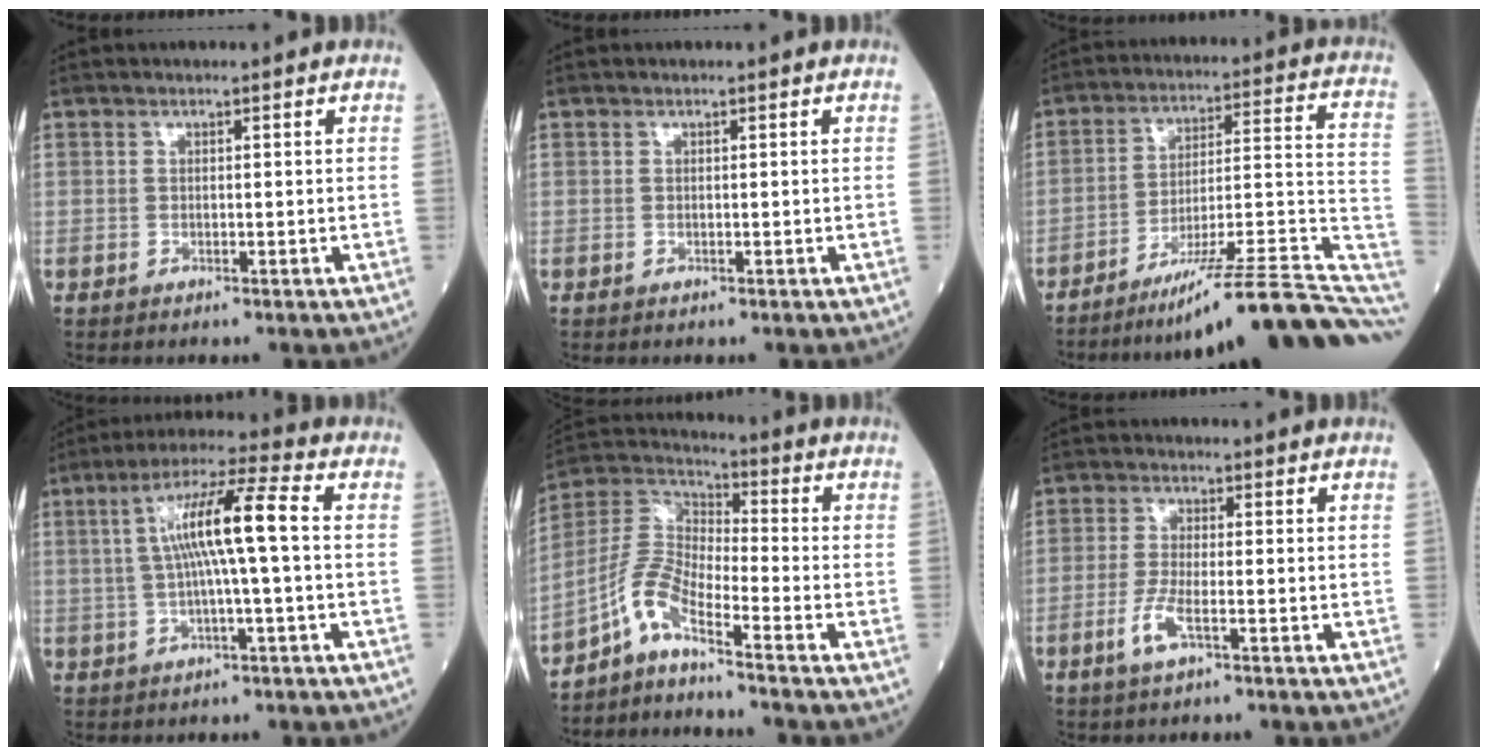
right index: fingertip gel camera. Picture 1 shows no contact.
{"total": 0.0}
{"total": 20.5, "force": [-14.7, 0.6, 14.2], "torque": [-0.131, 0.027, -0.225]}
{"total": 10.2, "force": [0.7, -0.1, 10.1], "torque": [-0.187, 0.022, 0.010]}
{"total": 7.6, "force": [-5.4, 0.9, 5.3], "torque": [-0.123, 0.013, -0.112]}
{"total": 3.9, "force": [-2.0, 0.5, 3.4], "torque": [-0.077, -0.005, -0.042]}